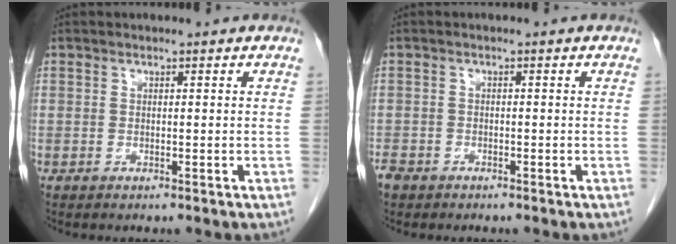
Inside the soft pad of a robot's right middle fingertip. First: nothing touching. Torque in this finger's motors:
{"motor_torque": [0.31, -0.52, 0.06, 0.04]}